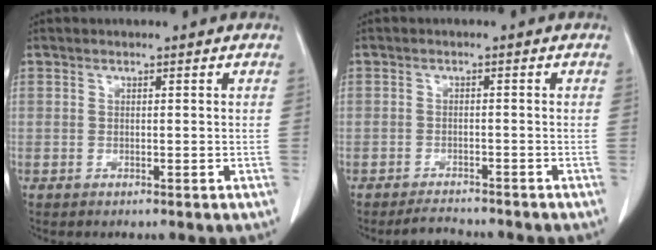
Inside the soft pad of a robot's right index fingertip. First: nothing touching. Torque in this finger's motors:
{"motor_torque": [-0.41, -0.22, -0.29, -0.12]}